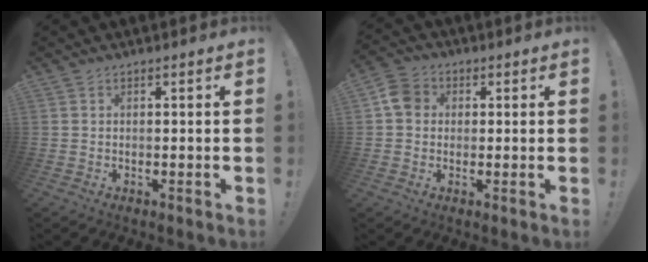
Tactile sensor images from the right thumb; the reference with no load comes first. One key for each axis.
{"total": 6.5, "fx": 0.7, "fy": 5.6, "fz": 3.1, "tx": -0.047, "ty": 0.018, "tz": 0.017}